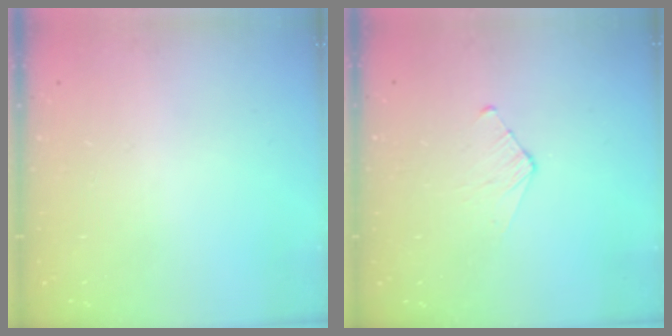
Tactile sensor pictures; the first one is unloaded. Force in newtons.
{"total": 2.8, "press": 2.7, "slide": 0.3}